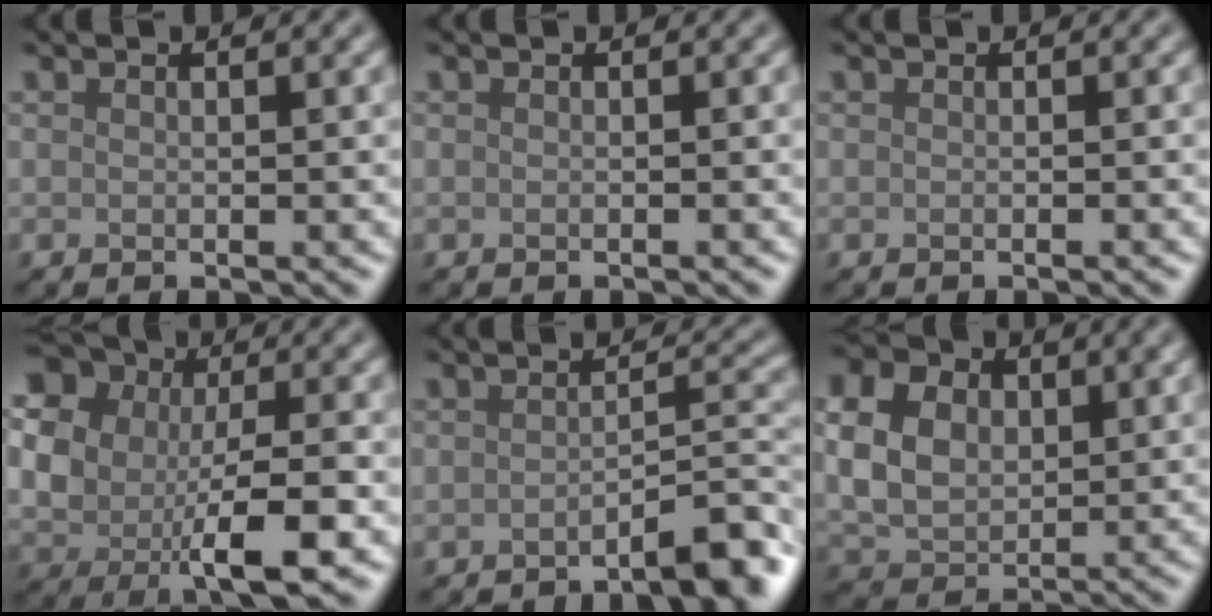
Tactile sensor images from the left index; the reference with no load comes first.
{"total": 0.0}
{"total": 0.0}
{"total": 11.4, "force": [-1.2, 7.6, 8.4], "torque": [-0.148, -0.011, -0.015]}
{"total": 4.2, "force": [-2.9, 0.6, 3.0], "torque": [-0.034, 0.016, -0.048]}
{"total": 8.0, "force": [1.7, 6.2, 4.9], "torque": [-0.123, 0.015, 0.027]}